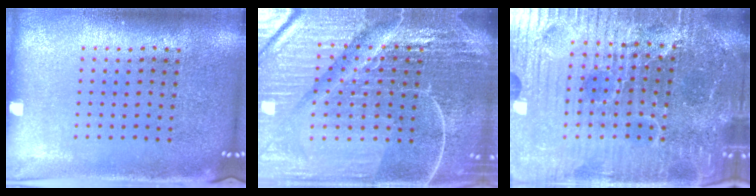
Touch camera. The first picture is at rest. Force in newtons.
{"total": 7.1, "press": 6.2, "slide": 3.5}
{"total": 7.3, "press": 6.5, "slide": 3.2}